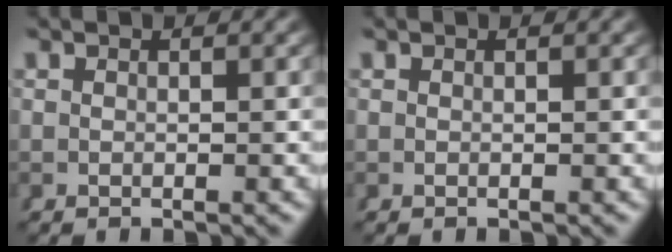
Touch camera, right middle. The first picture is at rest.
{"total": 0.0}